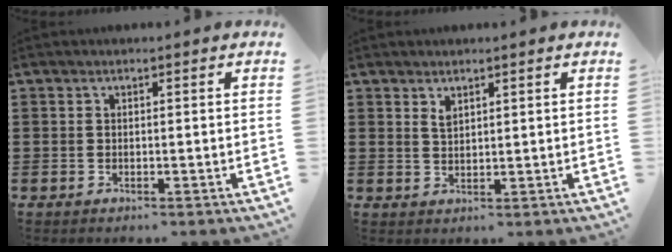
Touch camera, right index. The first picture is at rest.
{"total": 1.6, "force": [1.2, 0.7, 0.8], "torque": [-0.019, 0.002, 0.023]}